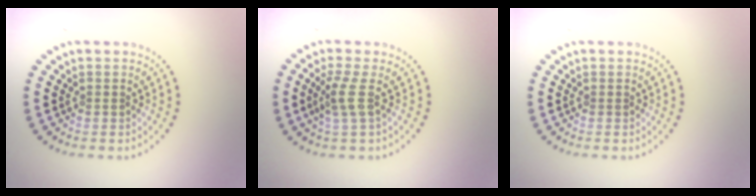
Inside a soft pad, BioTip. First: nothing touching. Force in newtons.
{"total": 2.2, "press": 1.6, "slide": 1.5}
{"total": 0.0}